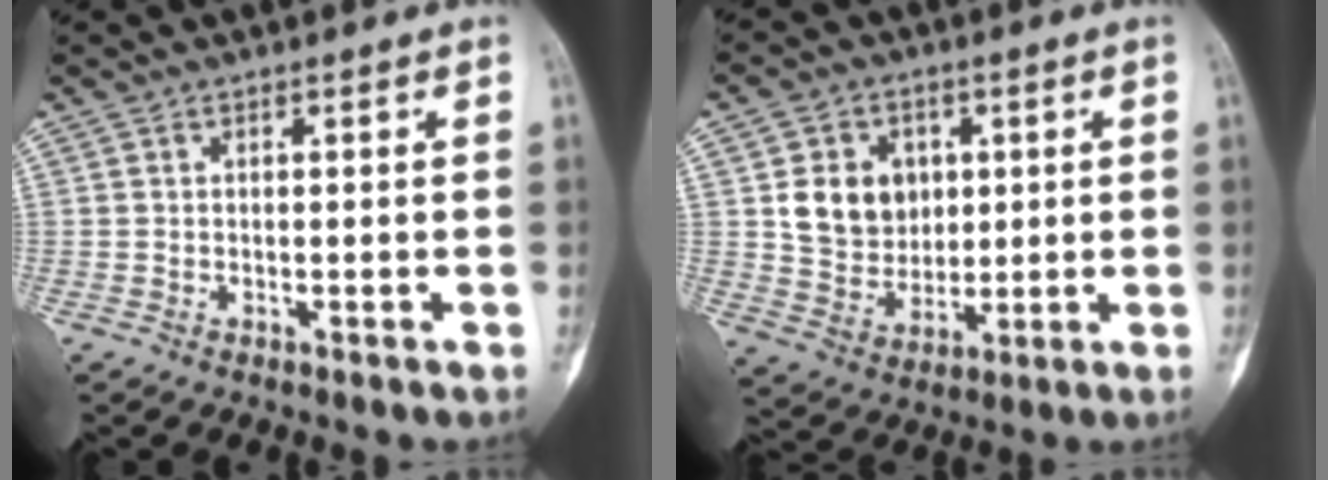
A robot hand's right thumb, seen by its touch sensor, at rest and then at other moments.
{"total": 10.8, "force": [2.4, 9.1, 5.4], "torque": [-0.048, -0.010, 0.051]}